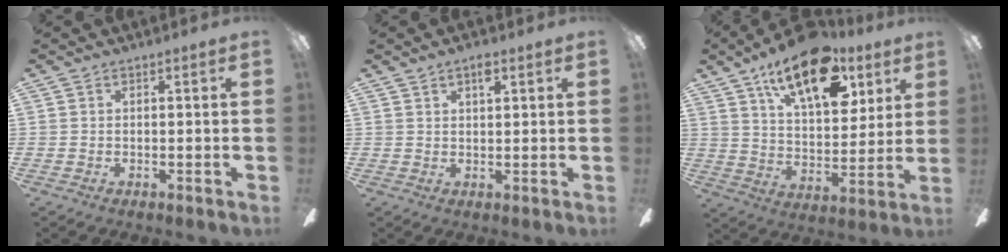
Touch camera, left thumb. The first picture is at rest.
{"total": 2.7, "force": [1.8, 0.9, 1.8], "torque": [-0.024, -0.004, 0.028]}
{"total": 20.2, "force": [12.1, 9.3, 13.2], "torque": [-0.202, -0.056, 0.202]}